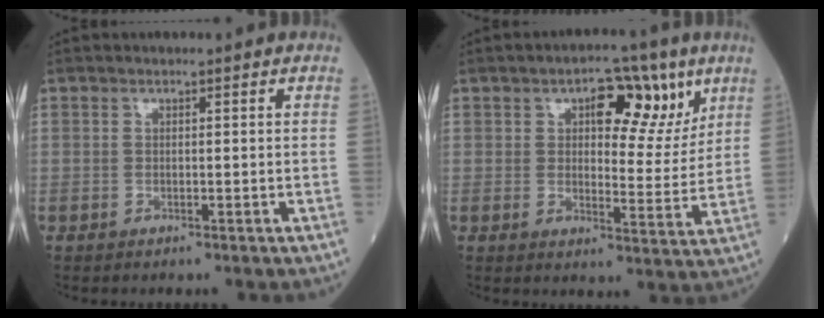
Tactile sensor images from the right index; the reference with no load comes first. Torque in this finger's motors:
{"motor_torque": [0.79, 0.51, 0.15, 0.03]}